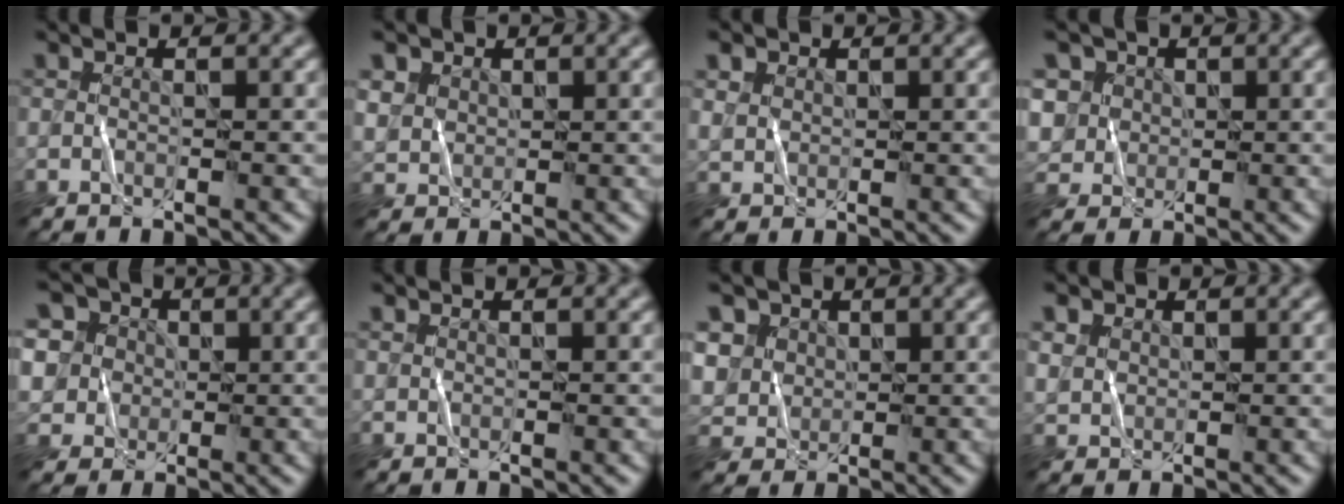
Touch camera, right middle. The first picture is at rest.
{"total": 2.6, "force": [1.9, 1.8, 0.3], "torque": [-0.039, 0.011, 0.039]}
{"total": 1.6, "force": [1.2, 1.0, 0.3], "torque": [-0.019, 0.011, 0.018]}
{"total": 2.9, "force": [1.3, 2.5, -0.2], "torque": [-0.028, 0.006, 0.038]}
{"total": 4.4, "force": [1.9, 4.0, 0.5], "torque": [-0.043, 0.025, 0.033]}
{"total": 0.6, "force": [0.1, -0.3, -0.4], "torque": [-0.001, -0.001, 0.008]}
{"total": 3.9, "force": [2.4, 3.1, 0.5], "torque": [-0.065, 0.010, 0.061]}
{"total": 2.0, "force": [1.5, 1.3, 0.2], "torque": [-0.027, 0.012, 0.023]}